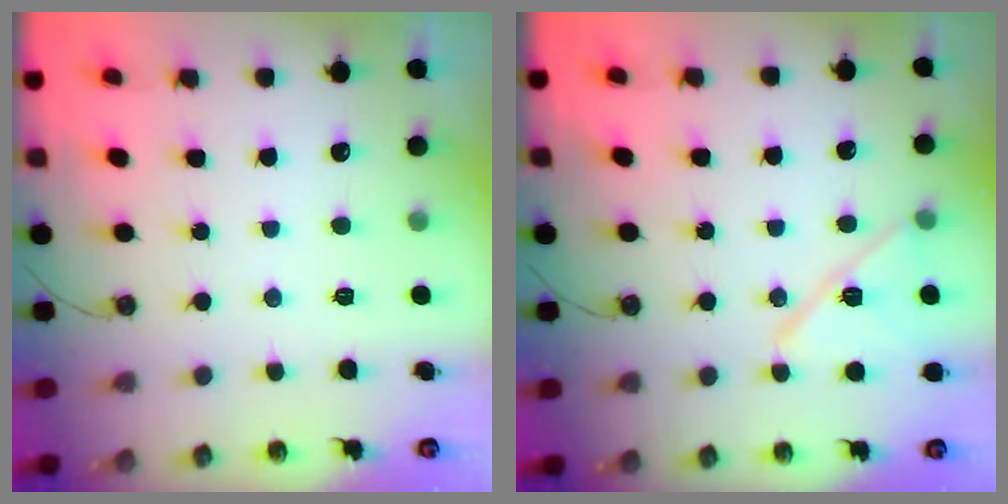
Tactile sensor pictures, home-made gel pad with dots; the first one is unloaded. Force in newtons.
{"total": 12.7, "press": 12.5, "slide": 2.5}